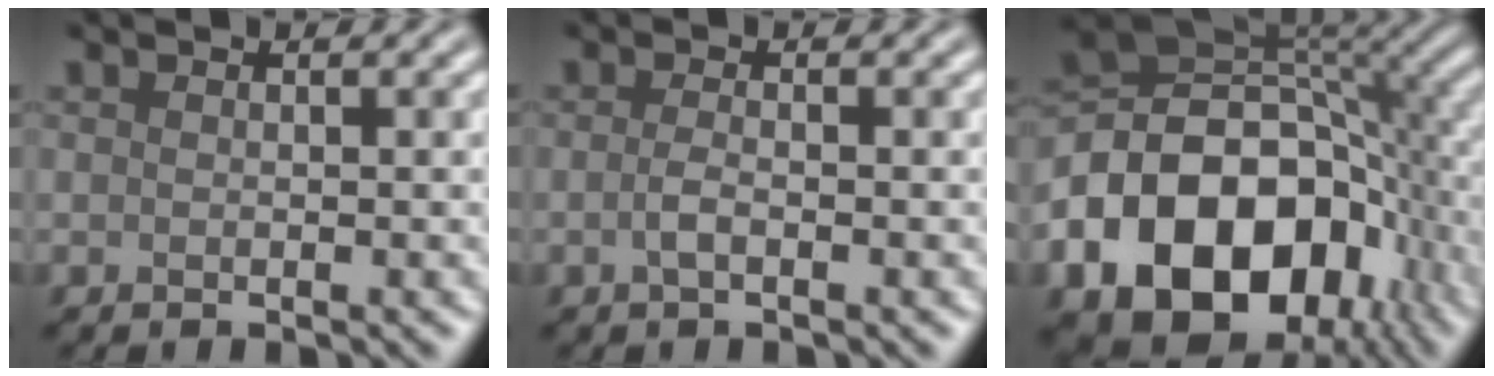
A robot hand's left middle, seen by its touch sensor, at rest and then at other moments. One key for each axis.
{"total": 1.3, "fx": -0.4, "fy": 0.4, "fz": 1.1, "tx": -0.026, "ty": 0.000, "tz": -0.011}
{"total": 17.9, "fx": -7.0, "fy": 12.5, "fz": 10.7, "tx": -0.196, "ty": -0.018, "tz": -0.117}